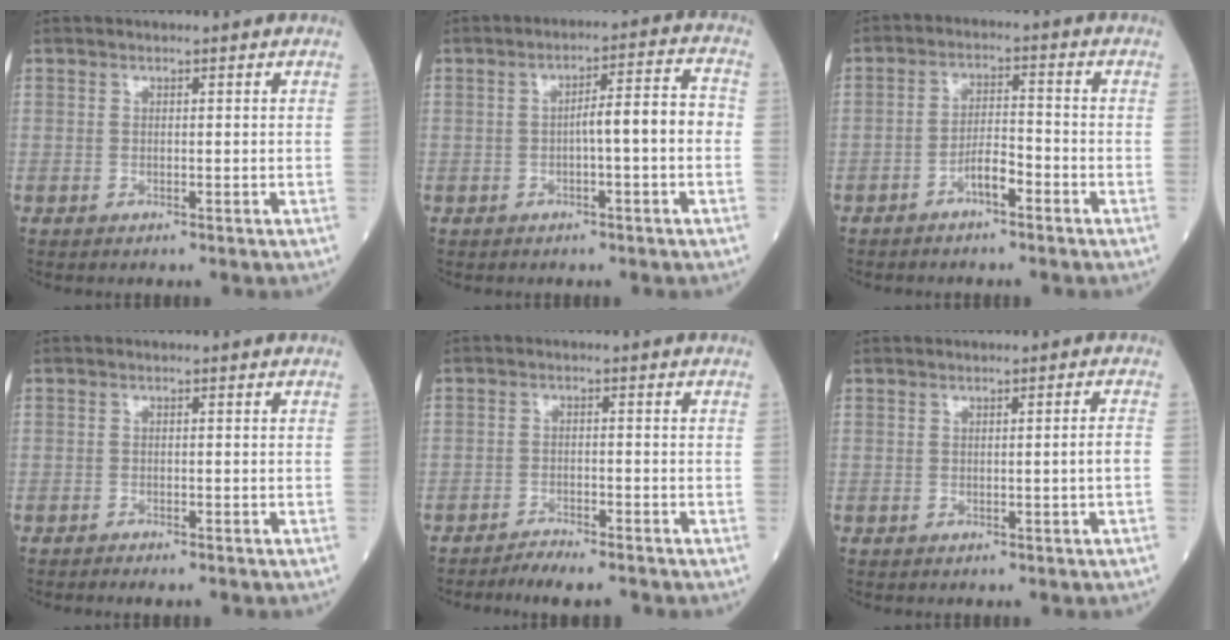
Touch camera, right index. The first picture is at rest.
{"total": 6.4, "force": [-1.0, 0.5, 6.3], "torque": [-0.092, 0.022, -0.015]}
{"total": 4.0, "force": [-2.5, 0.9, 3.0], "torque": [-0.054, 0.011, -0.047]}
{"total": 2.3, "force": [-1.9, 0.5, 1.1], "torque": [-0.016, -0.004, -0.023]}
{"total": 4.7, "force": [-4.3, 0.4, 1.7], "torque": [-0.023, -0.007, -0.071]}
{"total": 1.9, "force": [-0.4, -0.5, 1.7], "torque": [-0.027, -0.002, -0.005]}